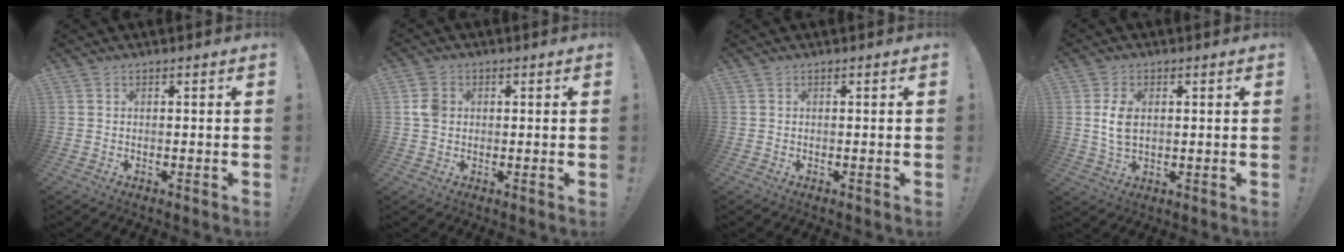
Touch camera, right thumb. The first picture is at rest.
{"total": 4.7, "force": [0.5, 4.0, 2.5], "torque": [-0.030, 0.006, 0.010]}
{"total": 0.0}
{"total": 6.5, "force": [0.9, 4.1, 5.0], "torque": [-0.087, -0.007, 0.010]}